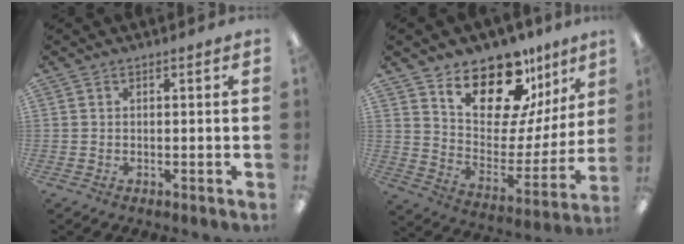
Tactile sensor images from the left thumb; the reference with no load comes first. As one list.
[{"total": 18.8, "force": [14.3, 8.5, 8.8], "torque": [-0.144, -0.104, 0.252]}]